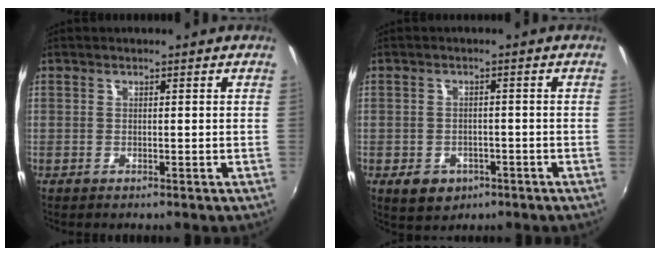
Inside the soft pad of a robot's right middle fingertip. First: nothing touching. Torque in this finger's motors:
{"motor_torque": [0.54, -0.55, 0.05, 0.02]}